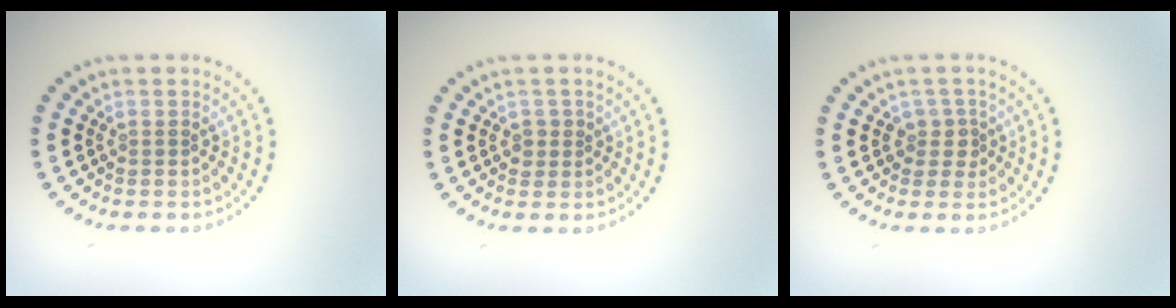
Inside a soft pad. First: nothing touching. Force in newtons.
{"total": 1.0, "press": 1.0, "slide": 0.4}
{"total": 1.8, "press": 1.4, "slide": 1.1}